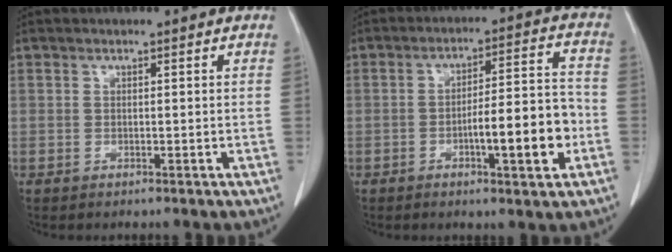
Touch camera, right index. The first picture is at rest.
{"total": 10.7, "force": [-3.3, 1.5, 10.1], "torque": [-0.152, 0.014, -0.047]}